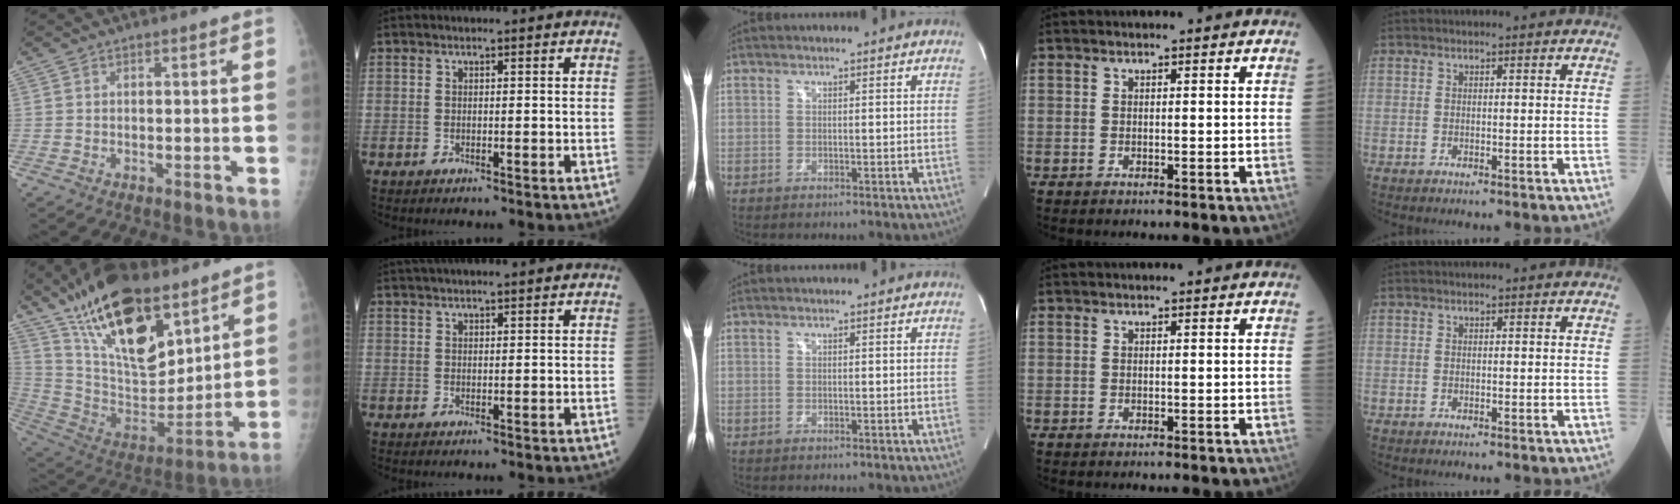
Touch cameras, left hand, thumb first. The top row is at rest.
{"thumb": {"total": 26.2, "force": [15.9, 11.6, 17.2], "torque": [-0.272, -0.052, 0.286]}, "index": {"total": 9.3, "force": [8.4, 0.6, 4.1], "torque": [-0.060, 0.031, 0.113]}}